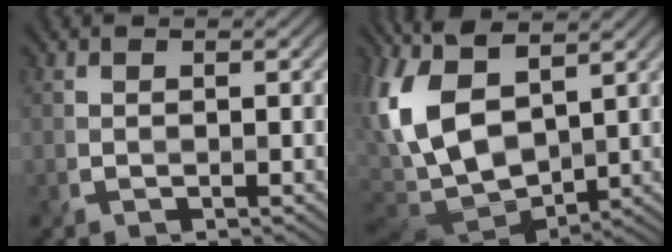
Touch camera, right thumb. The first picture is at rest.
{"total": 16.0, "force": [2.2, 7.9, 13.8], "torque": [-0.321, 0.013, 0.040]}